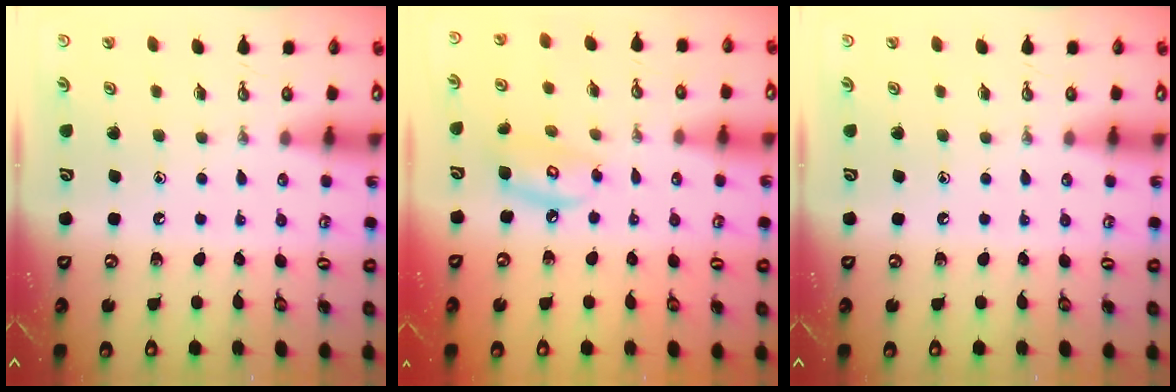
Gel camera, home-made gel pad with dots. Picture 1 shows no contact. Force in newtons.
{"total": 7.9, "press": 7.9, "slide": 0.6}
{"total": 0.0}